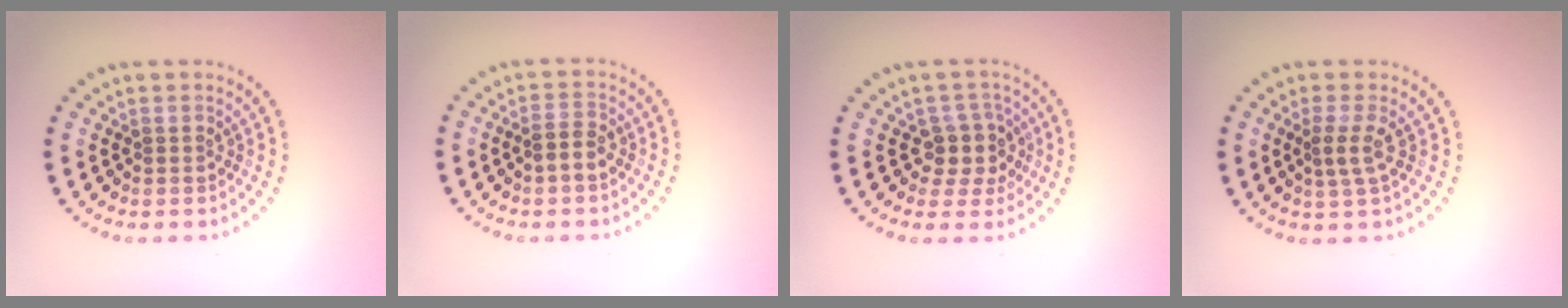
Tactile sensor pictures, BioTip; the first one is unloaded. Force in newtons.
{"total": 1.9, "press": 1.8, "slide": 0.6}
{"total": 2.9, "press": 2.4, "slide": 1.6}
{"total": 1.8, "press": 1.4, "slide": 1.1}